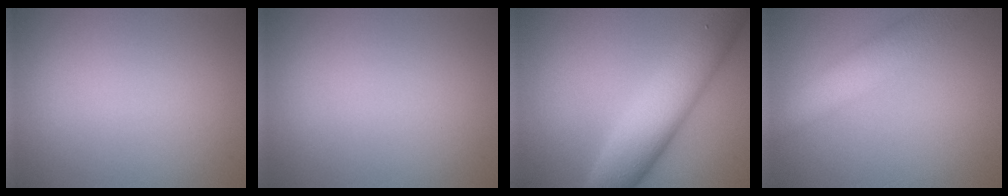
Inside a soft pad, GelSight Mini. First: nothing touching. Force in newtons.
{"total": 0.0}
{"total": 8.8, "press": 8.8, "slide": 0.2}
{"total": 4.9, "press": 4.9, "slide": 0.3}